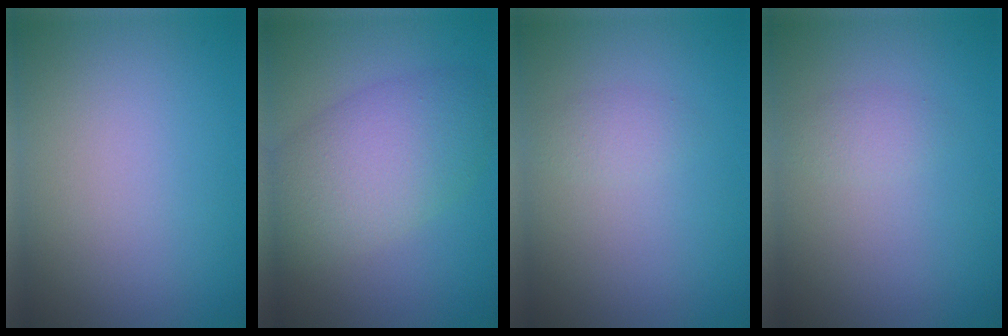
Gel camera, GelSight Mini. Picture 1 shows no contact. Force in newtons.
{"total": 7.0, "press": 7.0, "slide": 0.1}
{"total": 1.1, "press": 1.1, "slide": 0.1}
{"total": 1.1, "press": 1.1, "slide": 0.1}